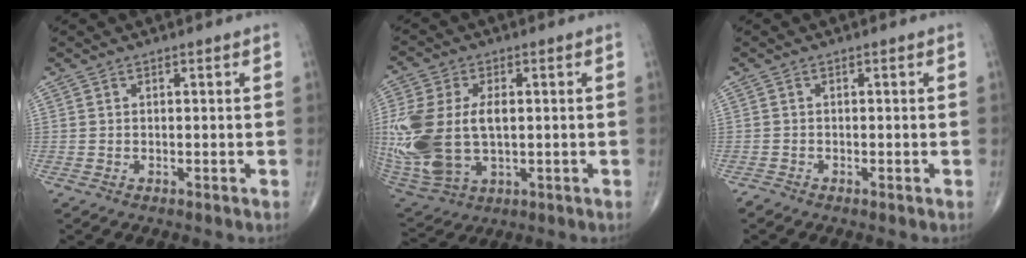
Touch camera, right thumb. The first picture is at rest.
{"total": 20.7, "force": [0.3, 12.6, 16.3], "torque": [-0.392, -0.012, 0.025]}
{"total": 0.8, "force": [-0.7, 0.0, 0.1], "torque": [0.001, -0.003, -0.019]}